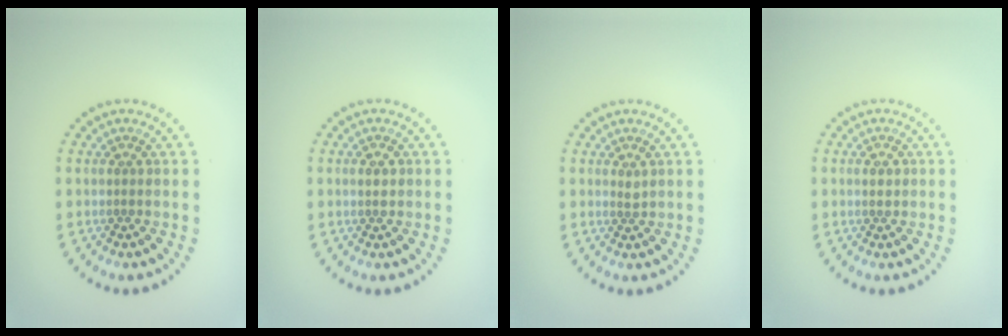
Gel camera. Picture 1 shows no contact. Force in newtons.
{"total": 0.9, "press": 0.8, "slide": 0.3}
{"total": 0.6, "press": 0.5, "slide": 0.3}
{"total": 1.0, "press": 0.9, "slide": 0.2}